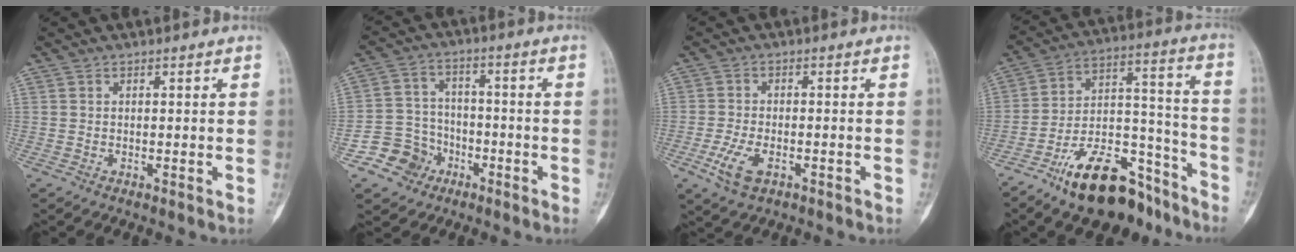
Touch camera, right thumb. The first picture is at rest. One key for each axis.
{"total": 8.8, "fx": -4.7, "fy": 7.4, "fz": 1.4, "tx": 0.009, "ty": 0.044, "tz": -0.082}
{"total": 6.0, "fx": -2.6, "fy": 3.0, "fz": 4.4, "tx": -0.098, "ty": 0.005, "tz": -0.046}
{"total": 20.3, "fx": -14.1, "fy": 9.1, "fz": 11.3, "tx": -0.161, "ty": 0.108, "tz": -0.234}